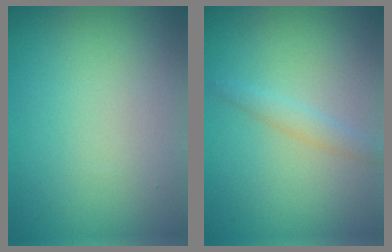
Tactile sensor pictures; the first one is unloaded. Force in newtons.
{"total": 1.4, "press": 1.4, "slide": 0.1}